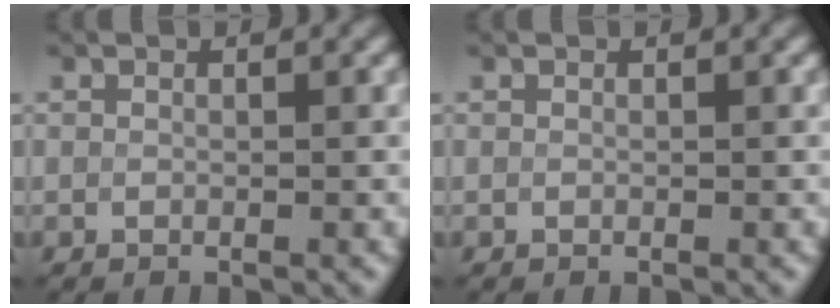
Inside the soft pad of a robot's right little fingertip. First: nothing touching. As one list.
[{"total": 0.0}]